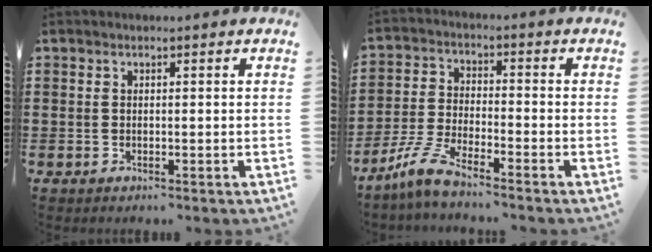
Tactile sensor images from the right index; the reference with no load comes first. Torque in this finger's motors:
{"motor_torque": [0.16, 1.09, 0.35, 0.03]}